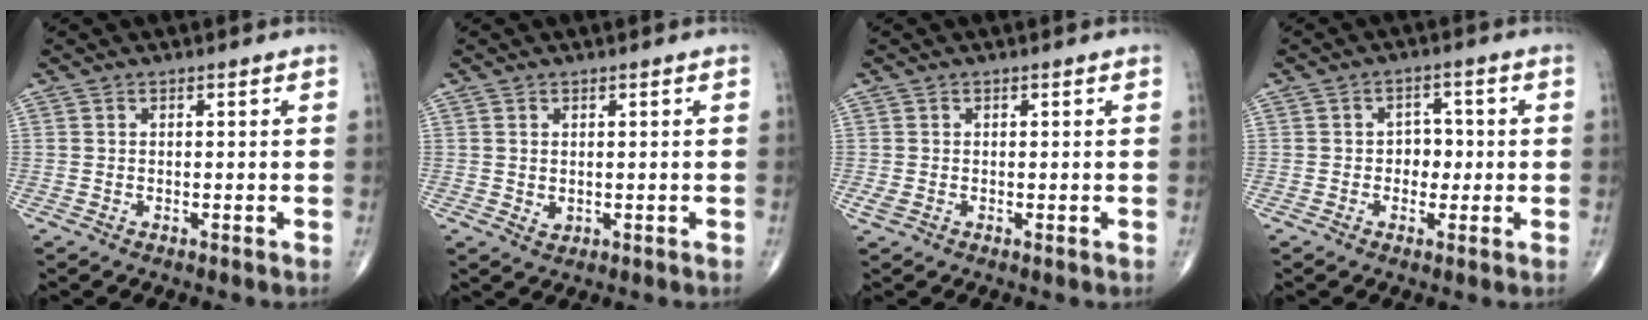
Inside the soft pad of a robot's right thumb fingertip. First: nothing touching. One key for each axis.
{"total": 1.3, "fx": 0.2, "fy": 1.0, "fz": 0.9, "tx": -0.013, "ty": -0.004, "tz": 0.008}
{"total": 1.3, "fx": -0.2, "fy": 0.9, "fz": 1.0, "tx": -0.028, "ty": -0.001, "tz": -0.002}
{"total": 4.1, "fx": -0.2, "fy": 3.1, "fz": 2.6, "tx": -0.008, "ty": 0.008, "tz": -0.008}